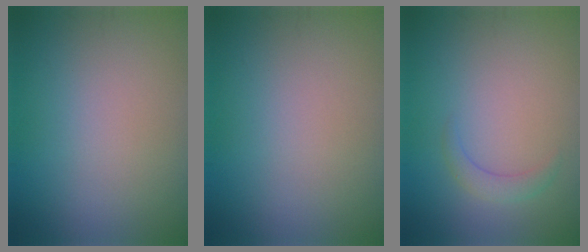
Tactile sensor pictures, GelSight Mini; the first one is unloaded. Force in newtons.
{"total": 0.0}
{"total": 1.5, "press": 1.5, "slide": 0.1}